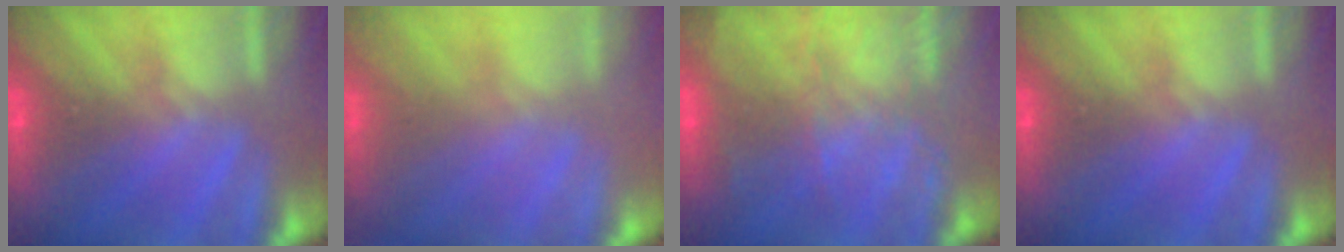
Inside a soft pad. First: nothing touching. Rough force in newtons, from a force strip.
{"total": 2.0}
{"total": 8.6}
{"total": 0.0}